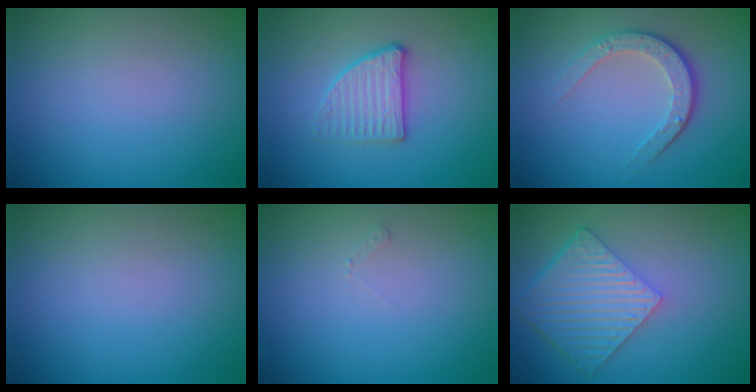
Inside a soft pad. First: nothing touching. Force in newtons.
{"total": 2.8, "press": 2.5, "slide": 1.4}
{"total": 3.4, "press": 2.6, "slide": 2.3}
{"total": 0.0}
{"total": 0.5, "press": 0.5, "slide": 0.2}
{"total": 6.1, "press": 4.5, "slide": 4.1}